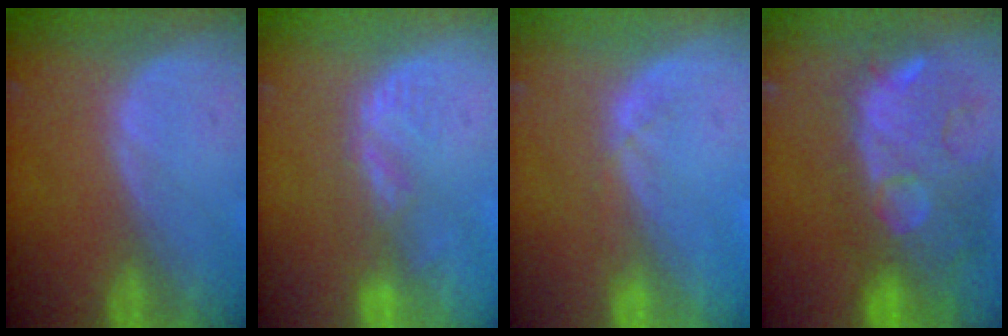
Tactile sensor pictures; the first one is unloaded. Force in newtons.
{"total": 3.6, "press": 3.1, "slide": 1.8}
{"total": 1.7, "press": 1.5, "slide": 0.8}
{"total": 12.2, "press": 11.0, "slide": 5.4}